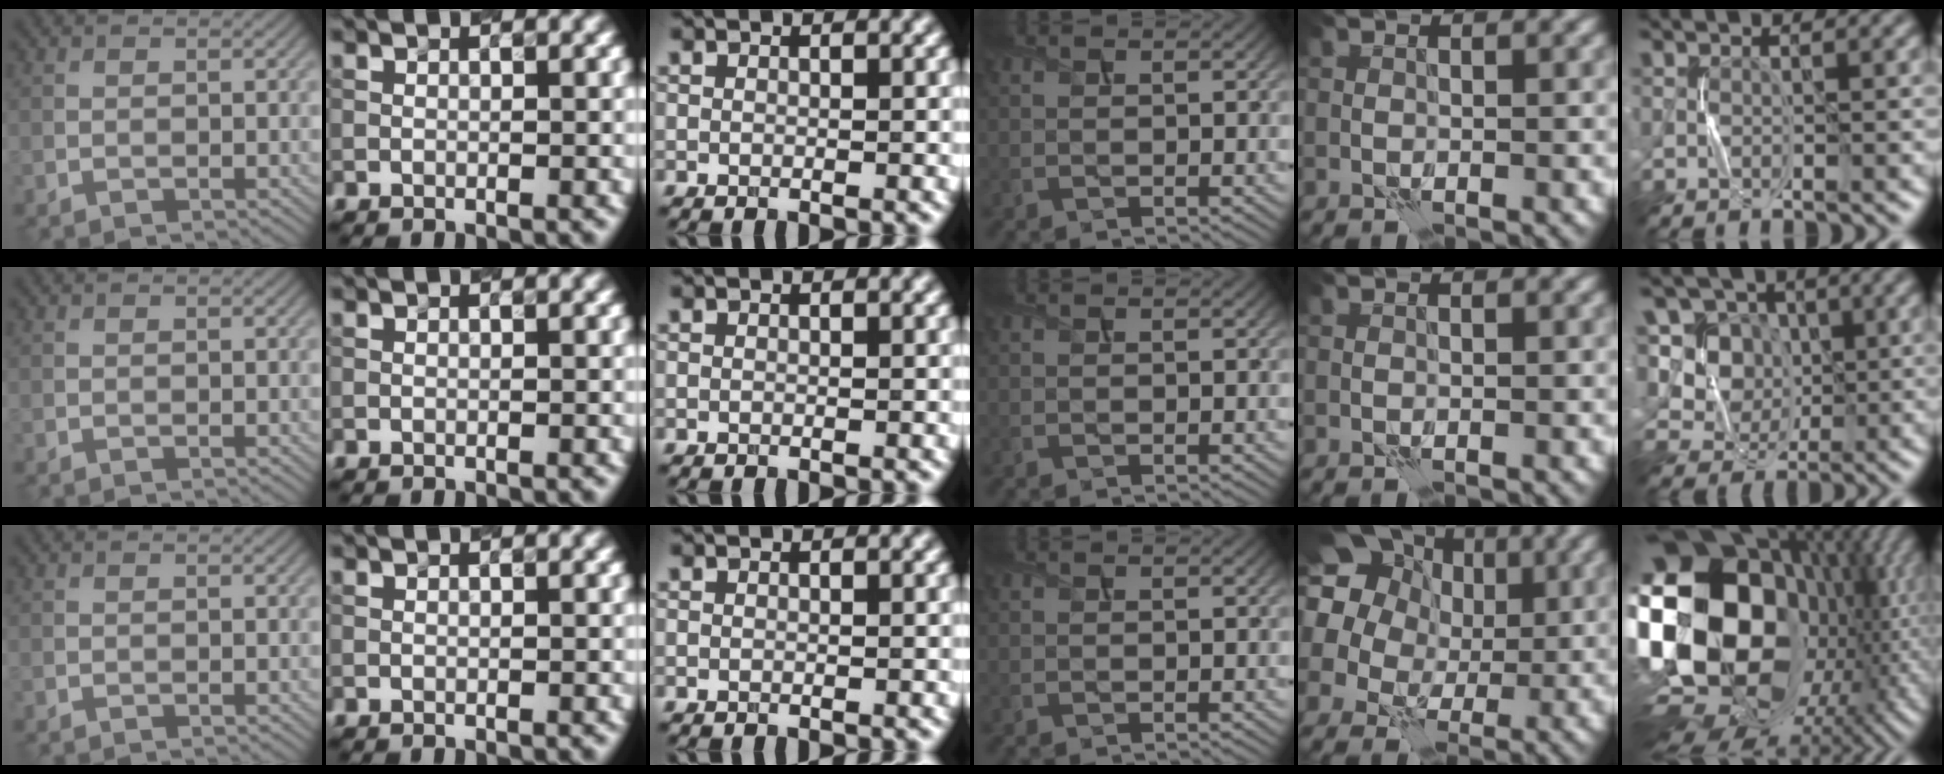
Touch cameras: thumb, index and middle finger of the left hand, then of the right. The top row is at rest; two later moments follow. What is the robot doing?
{"motion": "press", "object": "button"}